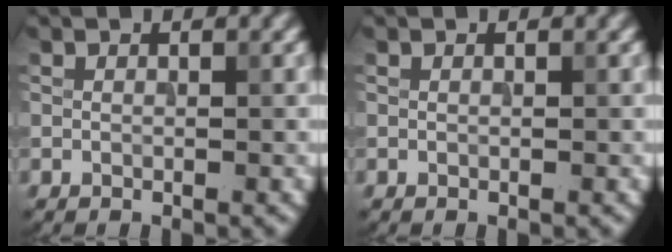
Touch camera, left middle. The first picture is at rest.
{"total": 0.0}